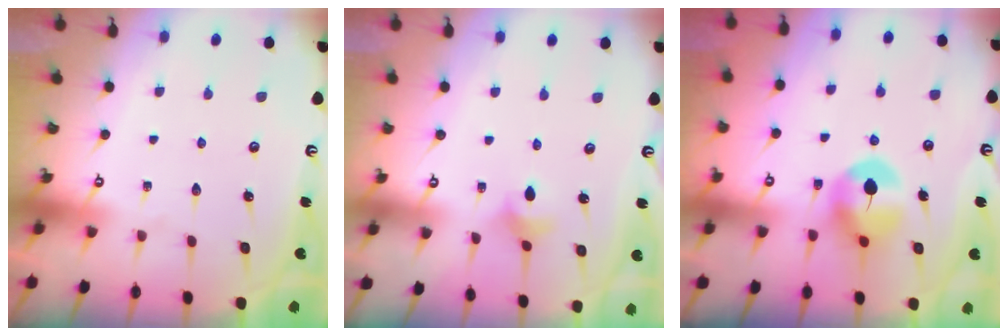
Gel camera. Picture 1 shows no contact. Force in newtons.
{"total": 5.5, "press": 5.4, "slide": 0.9}
{"total": 7.8, "press": 7.8, "slide": 0.1}